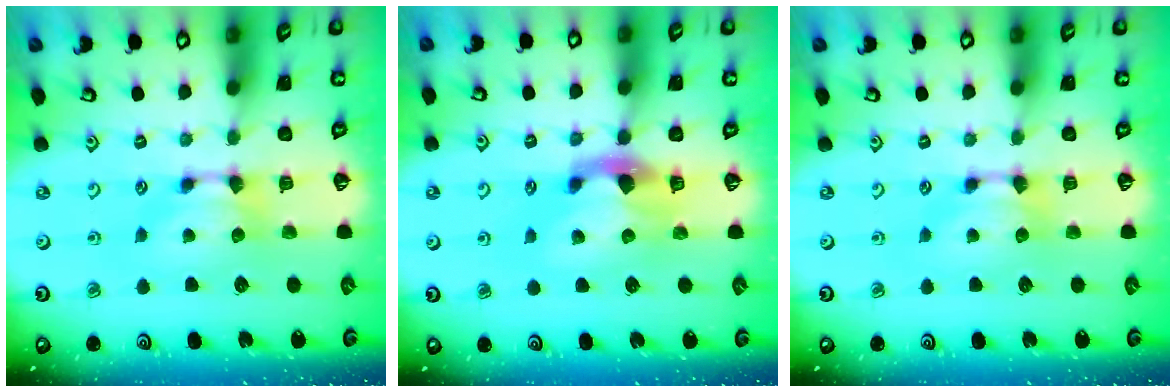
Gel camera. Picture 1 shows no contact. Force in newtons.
{"total": 2.8, "press": 2.5, "slide": 1.3}
{"total": 0.0}